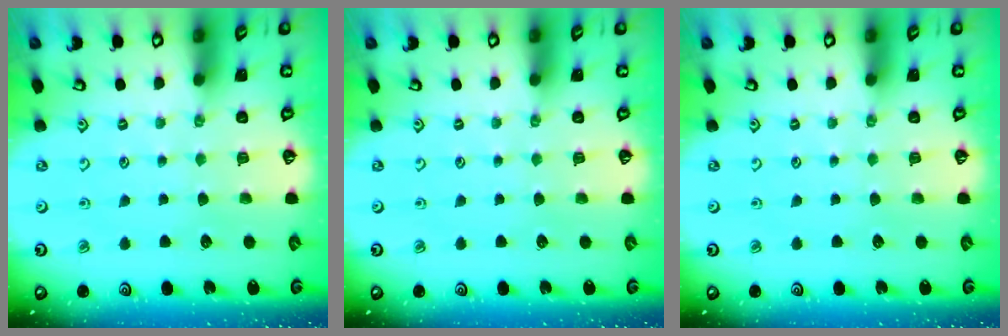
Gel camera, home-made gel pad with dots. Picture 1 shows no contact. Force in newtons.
{"total": 0.0}
{"total": 0.0}